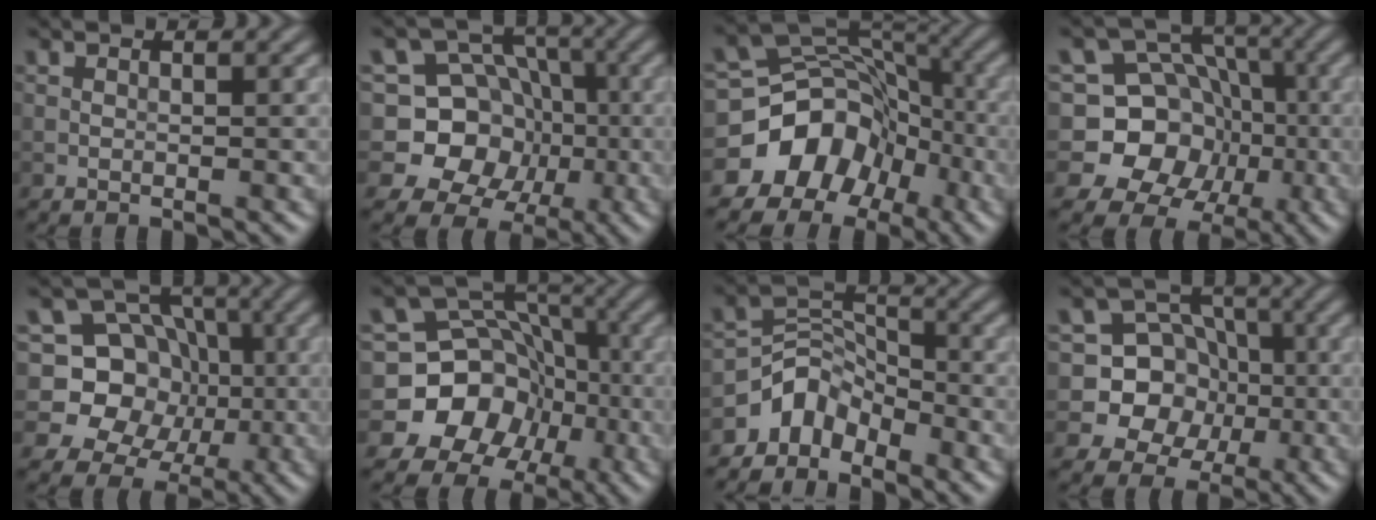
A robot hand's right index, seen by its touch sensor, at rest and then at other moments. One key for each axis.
{"total": 9.7, "fx": -0.9, "fy": 9.1, "fz": 3.3, "tx": -0.071, "ty": 0.039, "tz": -0.045}
{"total": 8.2, "fx": -3.9, "fy": 6.6, "fz": 3.1, "tx": -0.032, "ty": 0.021, "tz": -0.078}
{"total": 10.7, "fx": -2.0, "fy": 10.0, "fz": 3.3, "tx": -0.064, "ty": 0.027, "tz": -0.061}
{"total": 11.3, "fx": 0.5, "fy": 10.5, "fz": 4.1, "tx": -0.097, "ty": 0.053, "tz": -0.029}
{"total": 10.7, "fx": -3.5, "fy": 9.7, "fz": 3.0, "tx": -0.047, "ty": 0.004, "tz": -0.088}
{"total": 3.9, "fx": -3.1, "fy": 2.2, "fz": 0.9, "tx": -0.004, "ty": 0.007, "tz": -0.068}
{"total": 9.2, "fx": -1.1, "fy": 8.8, "fz": 2.5, "tx": -0.050, "ty": 0.032, "tz": -0.045}